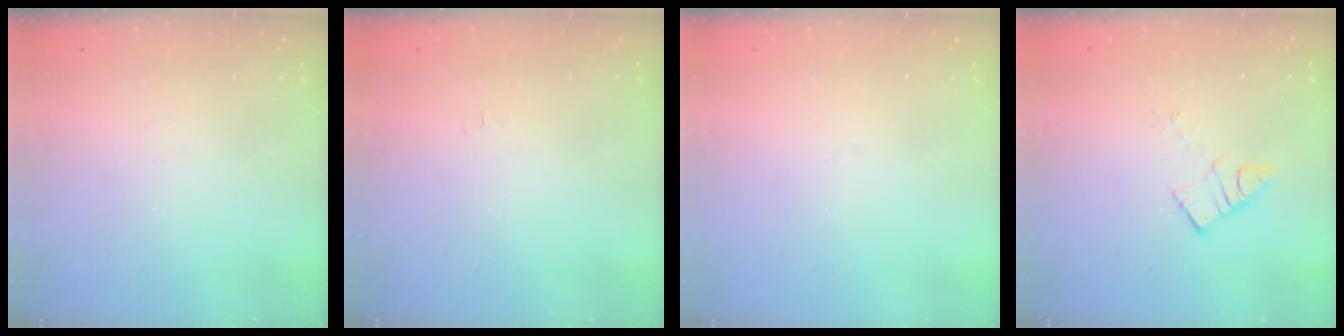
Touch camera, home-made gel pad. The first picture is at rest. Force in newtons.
{"total": 3.1, "press": 3.1, "slide": 0.5}
{"total": 0.0}
{"total": 5.8, "press": 5.8, "slide": 0.0}